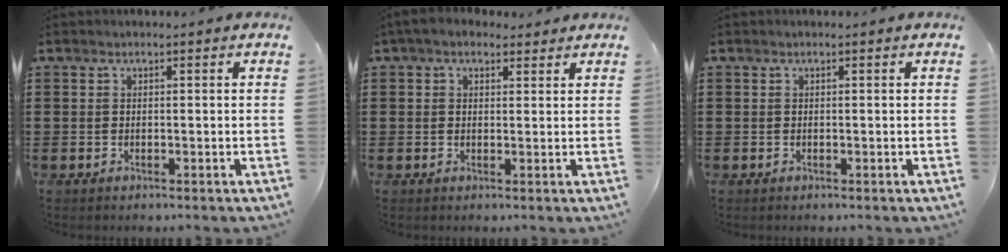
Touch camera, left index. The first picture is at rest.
{"total": 2.9, "force": [2.0, 1.6, 1.3], "torque": [-0.032, 0.003, 0.037]}
{"total": 0.0}